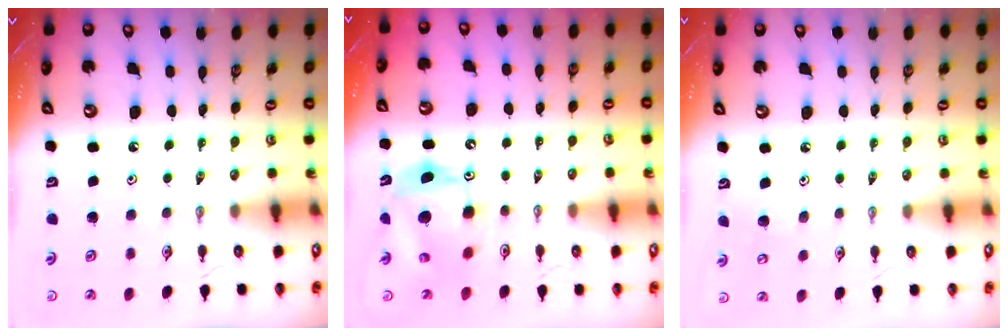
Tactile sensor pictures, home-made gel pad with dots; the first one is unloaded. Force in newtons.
{"total": 13.1, "press": 13.1, "slide": 0.8}
{"total": 5.1, "press": 5.1, "slide": 0.5}